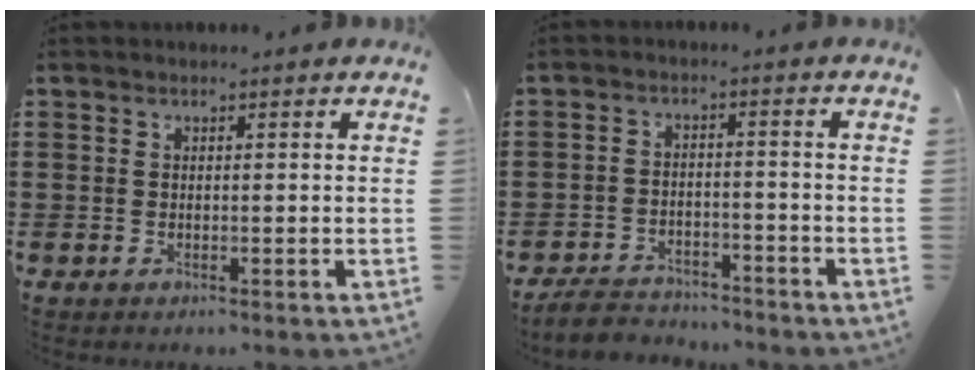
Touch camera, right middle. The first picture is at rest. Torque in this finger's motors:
{"motor_torque": [0.97, -0.21, 0.00, -0.01]}